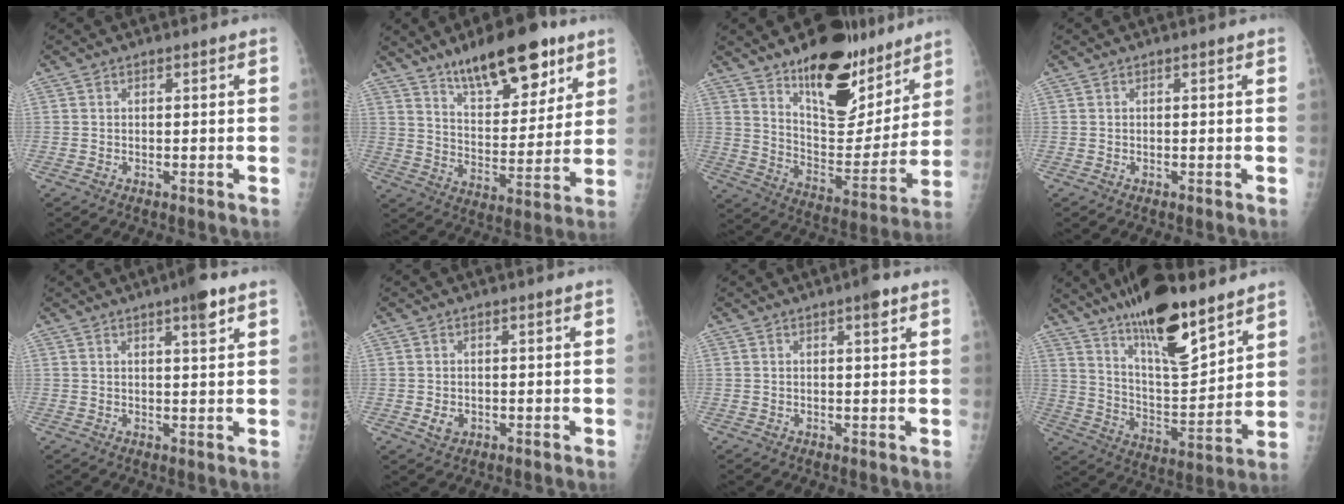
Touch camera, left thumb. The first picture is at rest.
{"total": 17.6, "force": [11.6, 6.7, 11.5], "torque": [-0.132, -0.064, 0.191]}
{"total": 21.8, "force": [14.9, 9.9, 12.5], "torque": [-0.130, -0.099, 0.237]}
{"total": 0.0}
{"total": 4.5, "force": [2.7, 0.7, 3.5], "torque": [-0.046, -0.011, 0.037]}
{"total": 2.3, "force": [-0.3, 1.8, 1.3], "torque": [-0.017, -0.002, 0.001]}
{"total": 2.4, "force": [1.4, 0.6, 1.9], "torque": [-0.023, -0.004, 0.017]}
{"total": 20.5, "force": [14.2, 6.1, 13.5], "torque": [-0.201, -0.078, 0.246]}